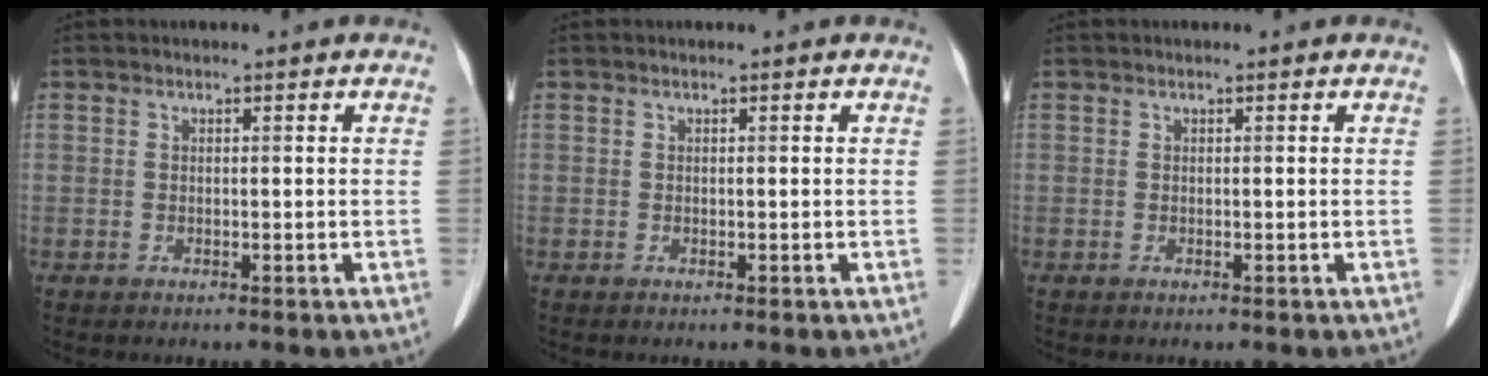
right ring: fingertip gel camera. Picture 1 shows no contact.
{"total": 0.0}
{"total": 0.0}